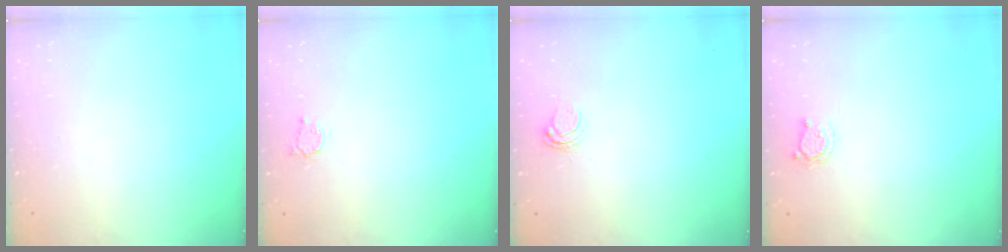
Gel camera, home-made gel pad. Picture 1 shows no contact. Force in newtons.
{"total": 2.4, "press": 2.4, "slide": 0.3}
{"total": 5.5, "press": 5.5, "slide": 0.6}
{"total": 3.0, "press": 3.0, "slide": 0.4}